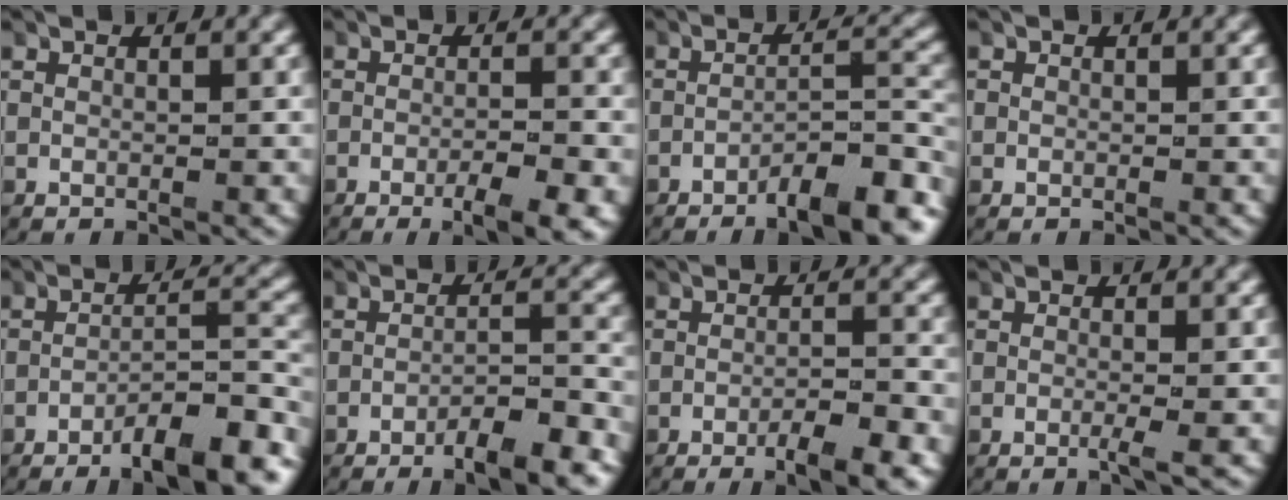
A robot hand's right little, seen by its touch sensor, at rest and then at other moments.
{"total": 4.4, "force": [-2.6, 0.9, 3.4], "torque": [-0.042, -0.001, -0.045]}
{"total": 7.0, "force": [-5.6, 1.6, 3.7], "torque": [-0.034, 0.002, -0.088]}
{"total": 0.6, "force": [-0.2, 0.5, -0.1], "torque": [-0.004, -0.007, 0.000]}
{"total": 7.7, "force": [-6.1, 1.8, 4.3], "torque": [-0.047, 0.000, -0.093]}
{"total": 4.8, "force": [-3.5, 1.1, 3.0], "torque": [-0.030, 0.005, -0.067]}
{"total": 4.1, "force": [-2.6, 0.9, 3.0], "torque": [-0.038, 0.002, -0.050]}
{"total": 1.3, "force": [-0.4, 0.0, 1.3], "torque": [-0.019, 0.001, -0.014]}